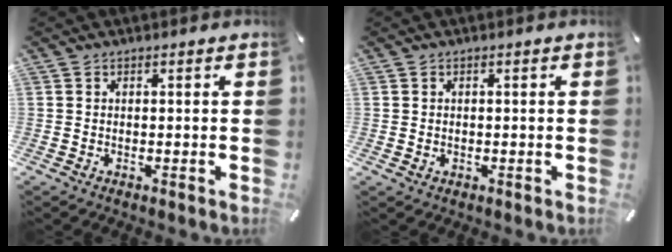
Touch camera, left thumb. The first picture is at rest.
{"total": 0.8, "force": [0.1, 0.7, 0.0], "torque": [-0.001, 0.006, 0.001]}